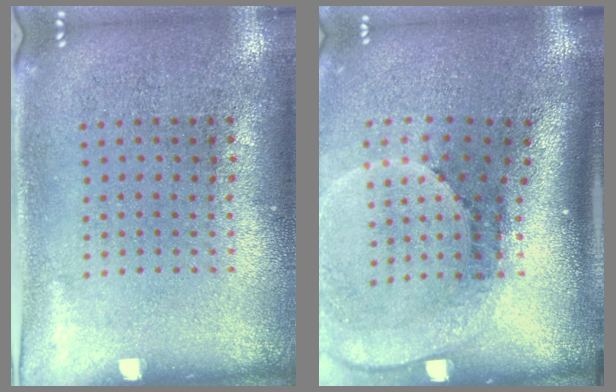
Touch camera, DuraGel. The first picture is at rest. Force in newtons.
{"total": 2.6, "press": 1.7, "slide": 1.9}